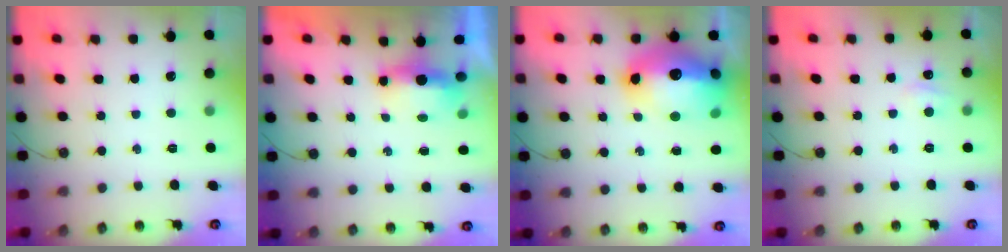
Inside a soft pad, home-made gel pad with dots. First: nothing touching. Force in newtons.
{"total": 5.0, "press": 4.9, "slide": 1.2}
{"total": 22.1, "press": 21.4, "slide": 5.3}
{"total": 4.0, "press": 4.0, "slide": 0.6}